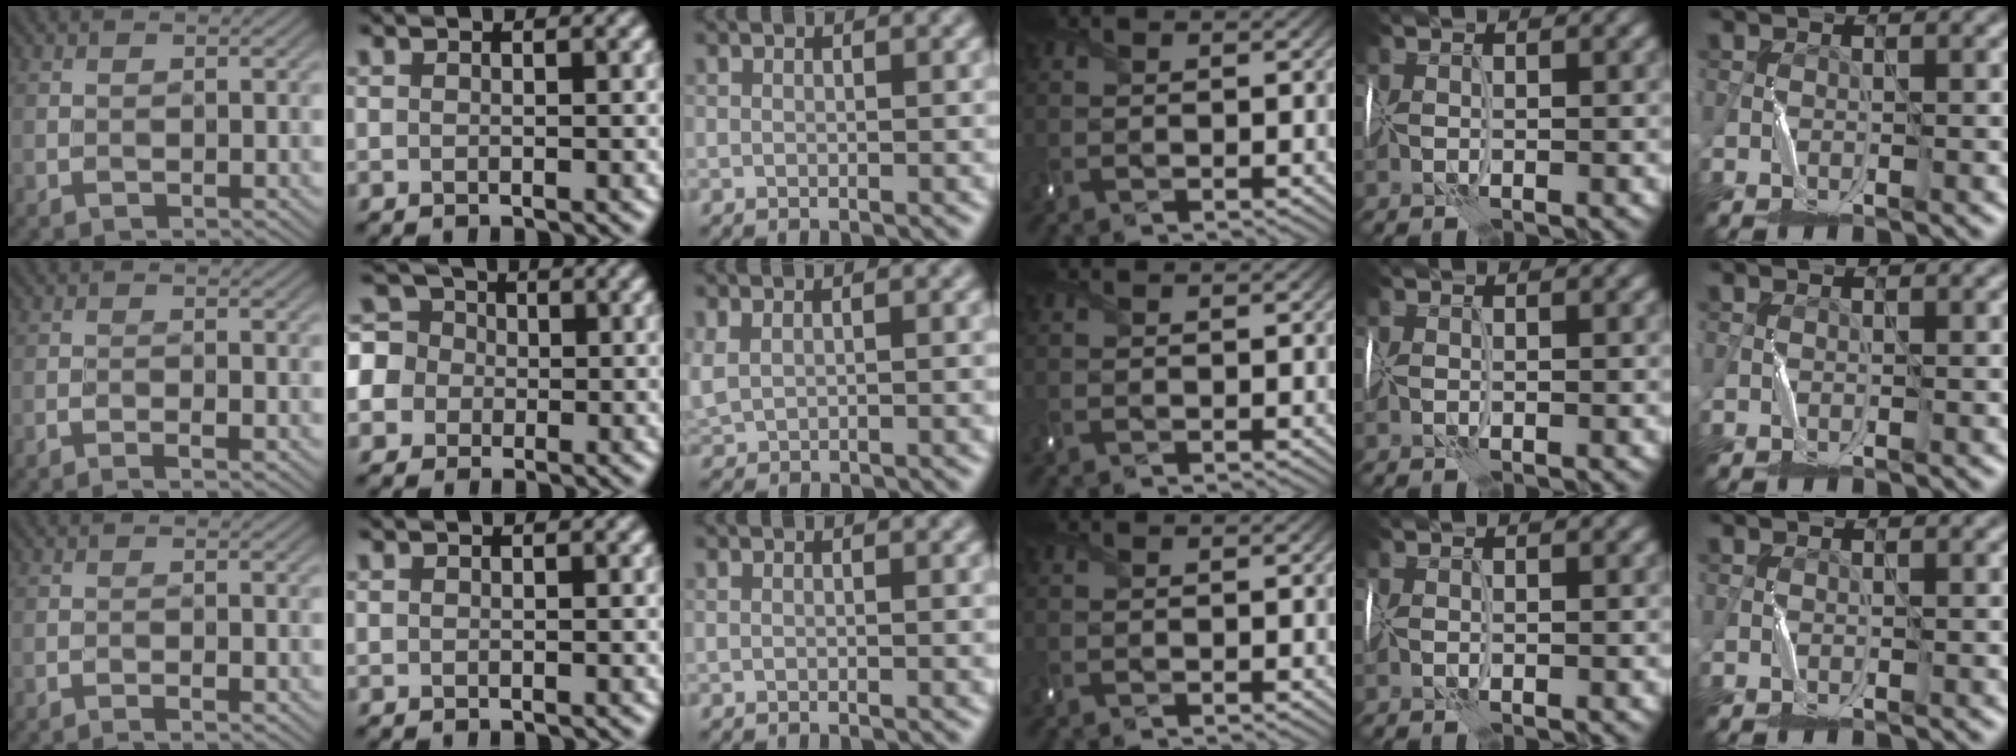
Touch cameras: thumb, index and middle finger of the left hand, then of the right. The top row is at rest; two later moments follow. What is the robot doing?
{"motion": "wrap", "object": "sponge"}